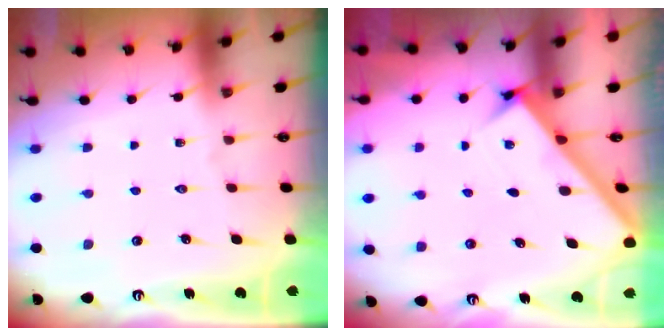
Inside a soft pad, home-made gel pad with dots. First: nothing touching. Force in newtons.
{"total": 2.7, "press": 2.7, "slide": 0.4}